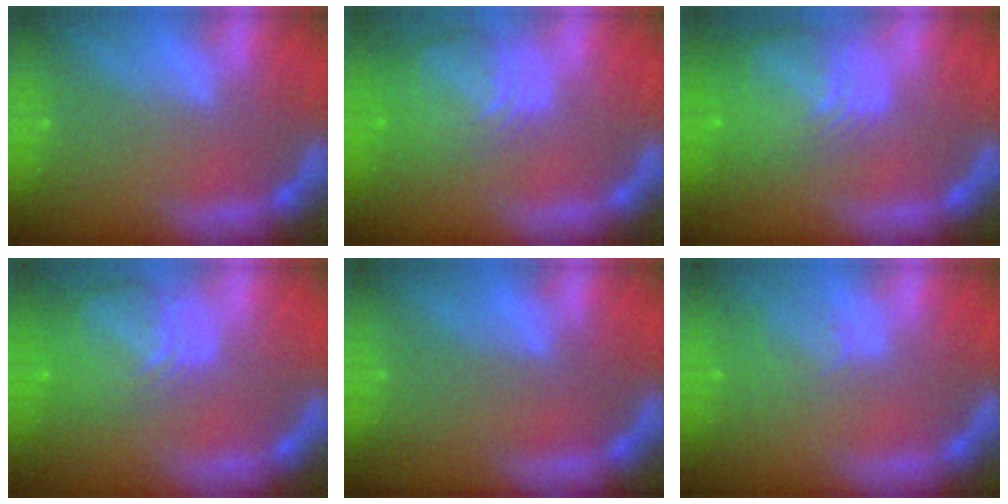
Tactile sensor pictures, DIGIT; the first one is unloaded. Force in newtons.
{"total": 8.0}
{"total": 10.0}
{"total": 8.5}
{"total": 0.0}
{"total": 2.5}